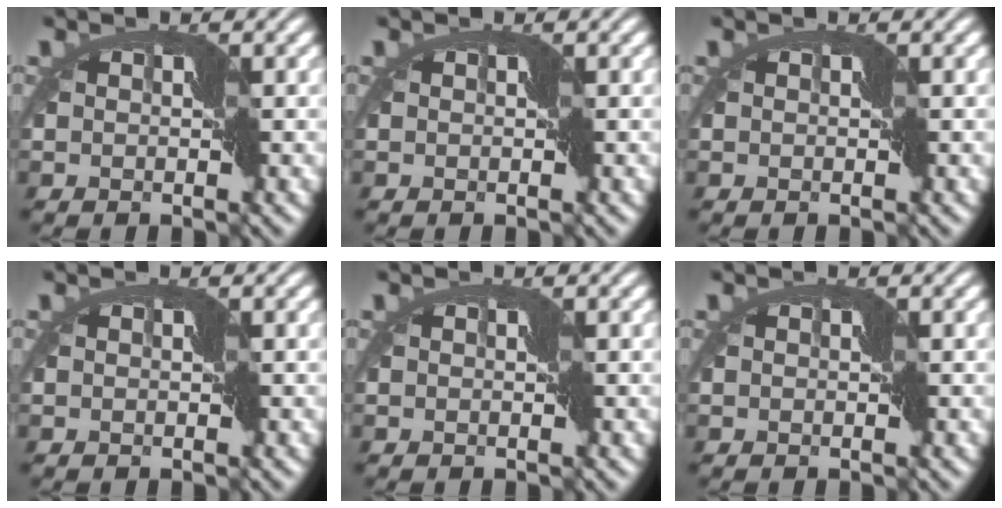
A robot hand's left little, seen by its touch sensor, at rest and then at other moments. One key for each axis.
{"total": 0.0}
{"total": 0.0}
{"total": 0.0}
{"total": 0.0}
{"total": 0.0}